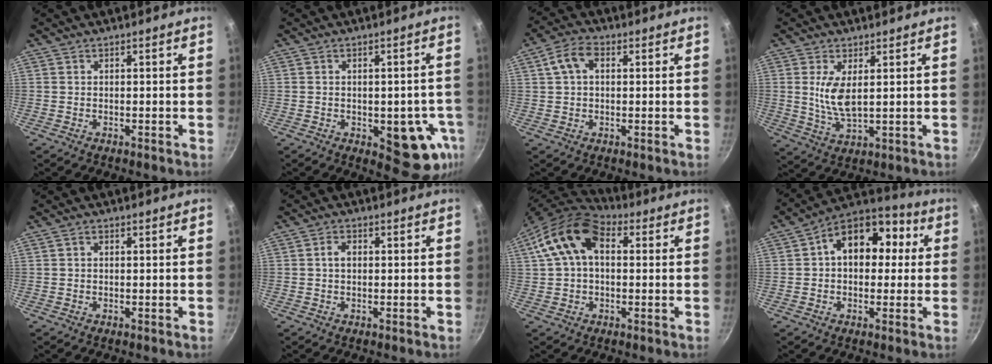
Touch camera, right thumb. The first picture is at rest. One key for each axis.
{"total": 11.4, "fx": -3.1, "fy": 5.7, "fz": 9.3, "tx": -0.061, "ty": 0.002, "tz": -0.034}
{"total": 5.8, "fx": 1.5, "fy": 3.8, "fz": 4.2, "tx": -0.077, "ty": 0.016, "tz": 0.021}
{"total": 6.8, "fx": 1.6, "fy": 2.8, "fz": 6.0, "tx": -0.113, "ty": -0.017, "tz": 0.037}
{"total": 0.7, "fx": 0.1, "fy": 0.5, "fz": 0.4, "tx": -0.007, "ty": 0.005, "tz": 0.002}
{"total": 2.3, "fx": 0.2, "fy": 1.6, "fz": 1.7, "tx": -0.025, "ty": 0.007, "tz": 0.002}
{"total": 13.8, "fx": 3.2, "fy": 8.7, "fz": 10.2, "tx": -0.176, "ty": 0.029, "tz": 0.040}
{"total": 14.9, "fx": 2.7, "fy": 10.6, "fz": 10.1, "tx": -0.104, "ty": 0.034, "tz": 0.022}